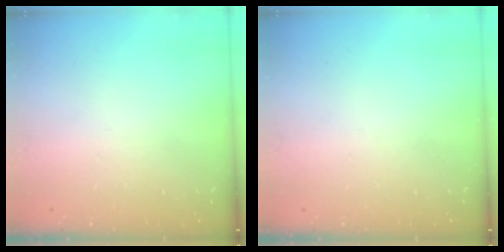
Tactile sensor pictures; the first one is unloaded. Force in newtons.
{"total": 0.0}